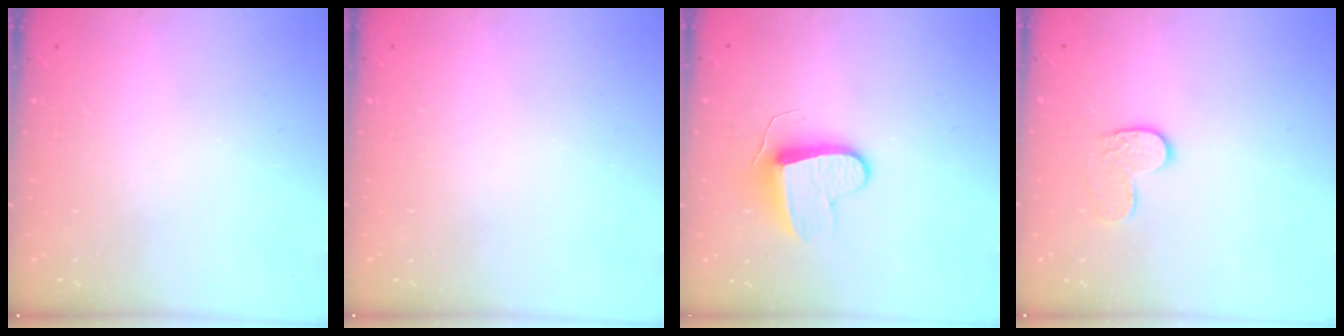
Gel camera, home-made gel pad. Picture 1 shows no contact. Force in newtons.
{"total": 0.6, "press": 0.6, "slide": 0.2}
{"total": 9.3, "press": 9.3, "slide": 0.5}
{"total": 8.0, "press": 8.0, "slide": 0.4}